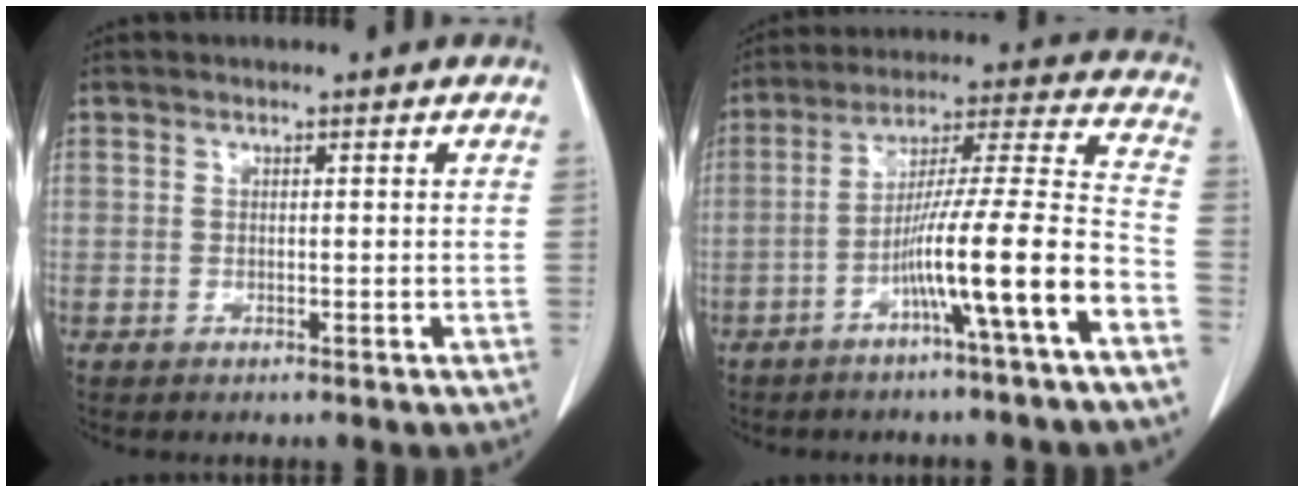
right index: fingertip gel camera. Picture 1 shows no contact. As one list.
[{"total": 14.3, "force": [-6.4, -1.1, 12.8], "torque": [-0.210, 0.012, -0.109]}]